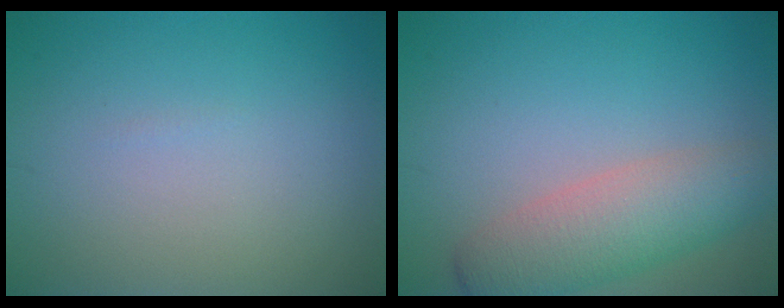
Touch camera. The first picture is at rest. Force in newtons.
{"total": 4.5, "press": 4.5, "slide": 0.3}